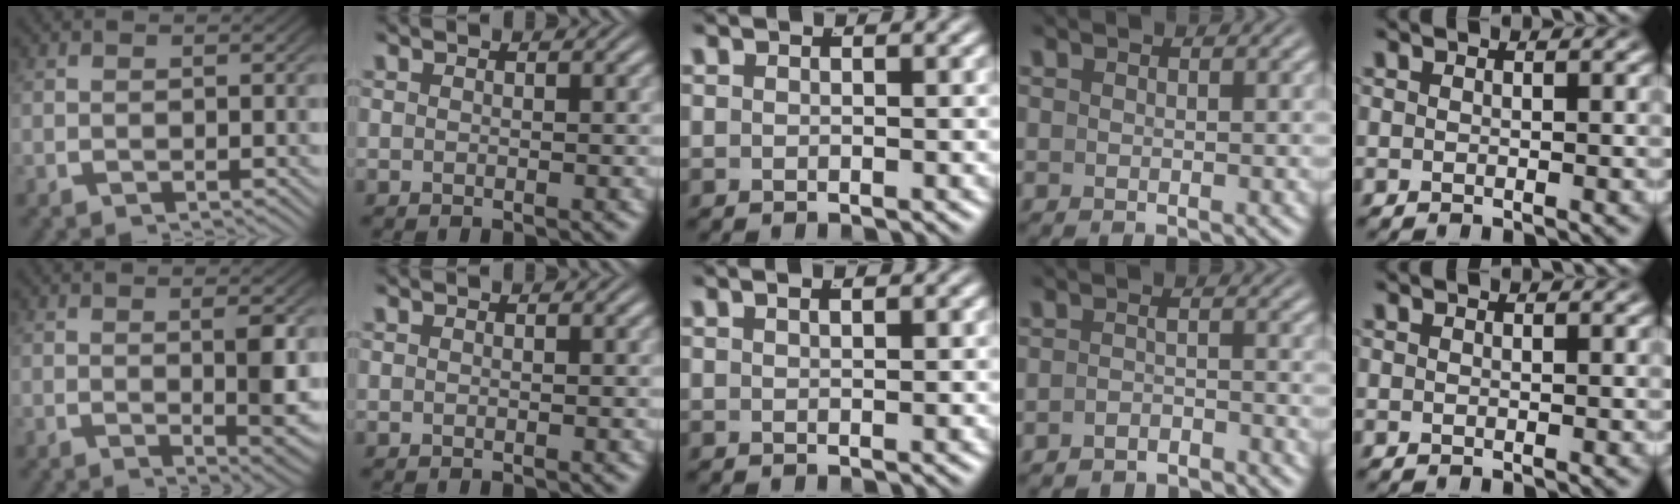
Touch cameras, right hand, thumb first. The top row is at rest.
{"thumb": {"total": 4.5, "force": [0.1, 1.3, 4.4], "torque": [-0.063, -0.012, 0.007]}, "middle": {"total": 0.9, "force": [0.4, -0.2, 0.8], "torque": [-0.005, 0.002, 0.009]}, "ring": {"total": 3.4, "force": [-3.4, 0.5, 0.3], "torque": [-0.005, -0.010, -0.056]}}